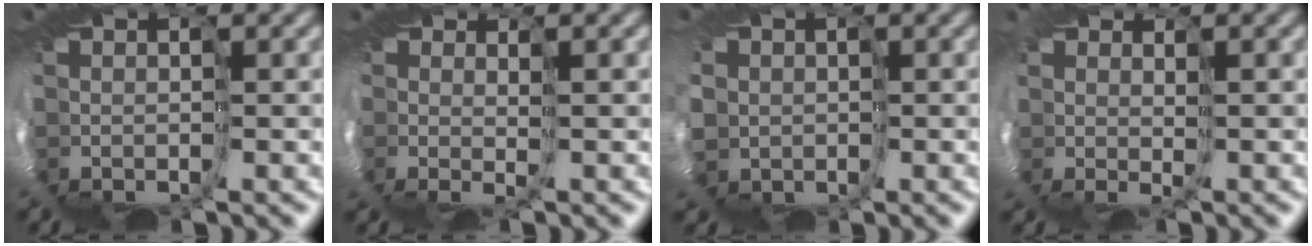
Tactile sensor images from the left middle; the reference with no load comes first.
{"total": 1.1, "force": [0.5, 0.0, 1.0], "torque": [-0.028, 0.000, 0.005]}
{"total": 8.9, "force": [-0.5, 8.1, 3.7], "torque": [-0.134, -0.021, -0.040]}
{"total": 0.8, "force": [0.8, -0.1, 0.1], "torque": [-0.011, 0.000, 0.013]}